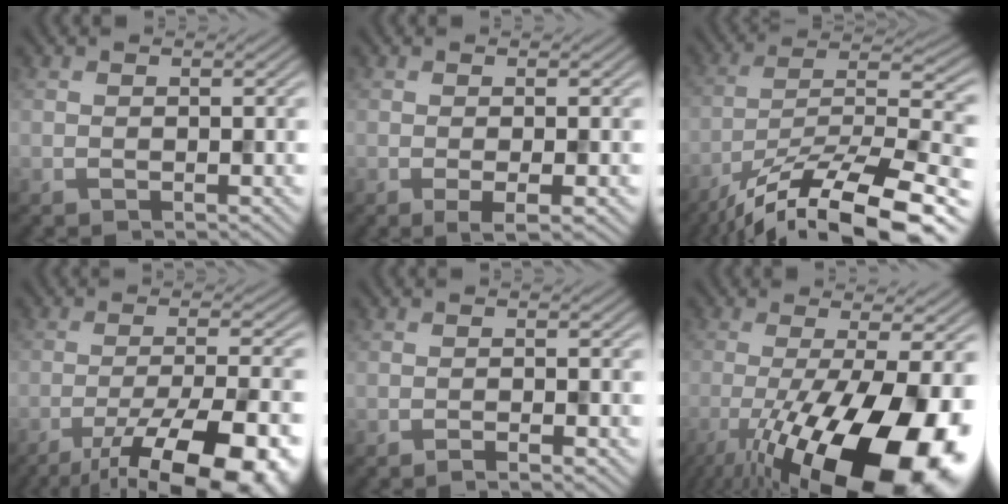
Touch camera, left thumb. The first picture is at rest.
{"total": 2.3, "force": [-0.6, 0.3, 2.2], "torque": [-0.042, -0.002, -0.013]}
{"total": 16.0, "force": [-11.2, 4.4, 10.6], "torque": [-0.190, -0.004, -0.197]}
{"total": 17.3, "force": [-11.2, 5.0, 12.2], "torque": [-0.157, -0.025, -0.156]}
{"total": 1.7, "force": [-1.0, 0.2, 1.3], "torque": [-0.016, 0.005, -0.023]}
{"total": 20.0, "force": [-8.5, 6.2, 17.0], "torque": [-0.288, -0.032, -0.130]}